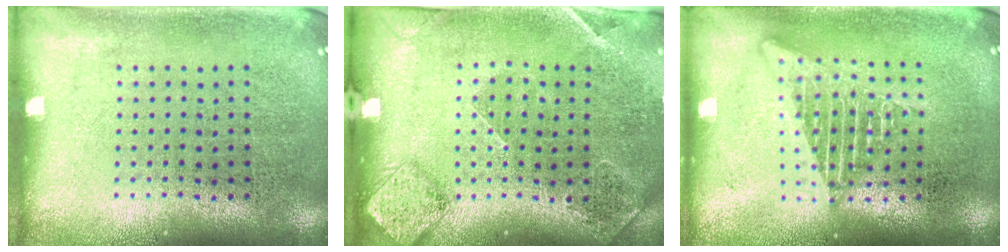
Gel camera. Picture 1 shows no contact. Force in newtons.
{"total": 1.5, "press": 1.5, "slide": 0.4}
{"total": 2.2, "press": 2.2, "slide": 0.2}